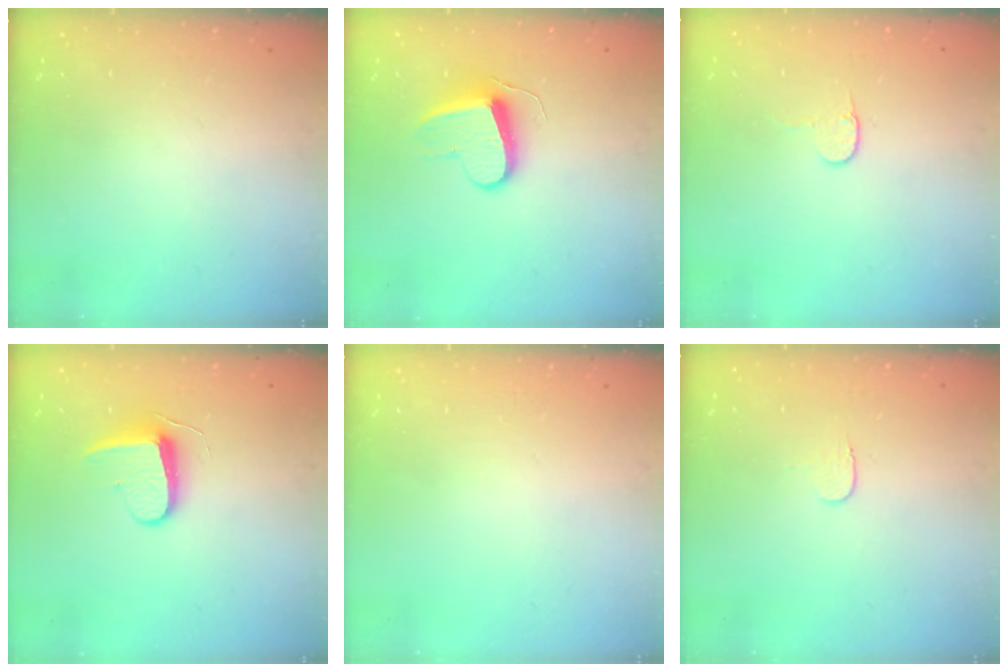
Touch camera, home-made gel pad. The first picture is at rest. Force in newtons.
{"total": 10.9, "press": 10.9, "slide": 0.7}
{"total": 3.2, "press": 3.2, "slide": 0.3}
{"total": 8.7, "press": 8.7, "slide": 0.5}
{"total": 0.0}
{"total": 3.8, "press": 3.7, "slide": 0.4}